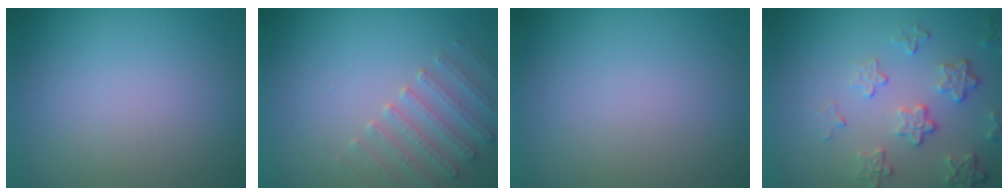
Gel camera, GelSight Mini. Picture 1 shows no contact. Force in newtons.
{"total": 2.6, "press": 2.6, "slide": 0.6}
{"total": 0.0}
{"total": 4.1, "press": 3.2, "slide": 2.7}